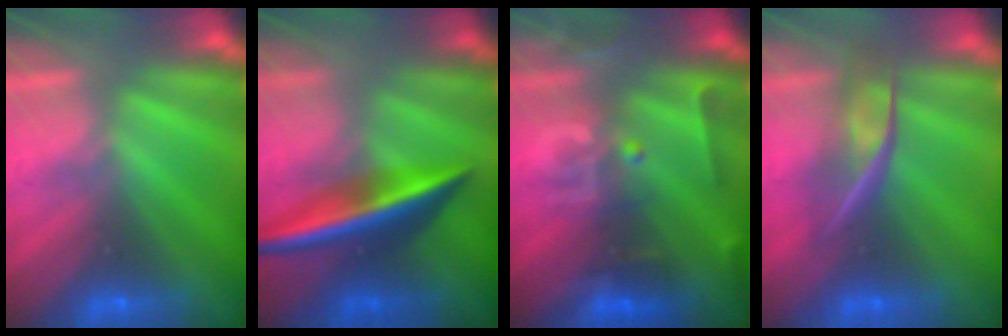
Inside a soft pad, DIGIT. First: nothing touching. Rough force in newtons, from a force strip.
{"total": 2.5}
{"total": 2.9}
{"total": 2.4}